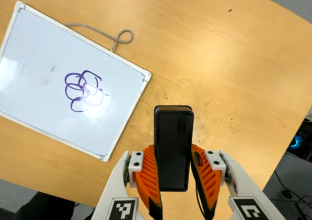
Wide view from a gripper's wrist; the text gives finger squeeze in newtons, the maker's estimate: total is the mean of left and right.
{"total": 5.8, "left": 3.9, "right": 7.8}